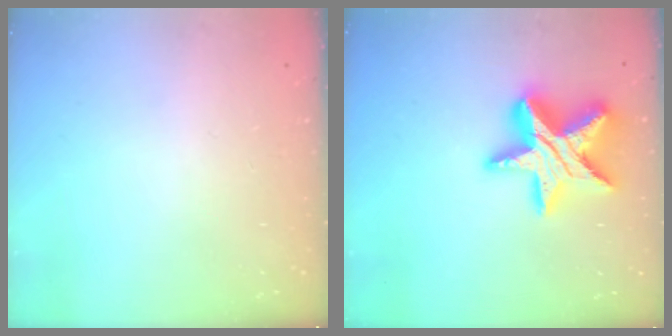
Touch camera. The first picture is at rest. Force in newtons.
{"total": 24.8, "press": 24.7, "slide": 2.2}